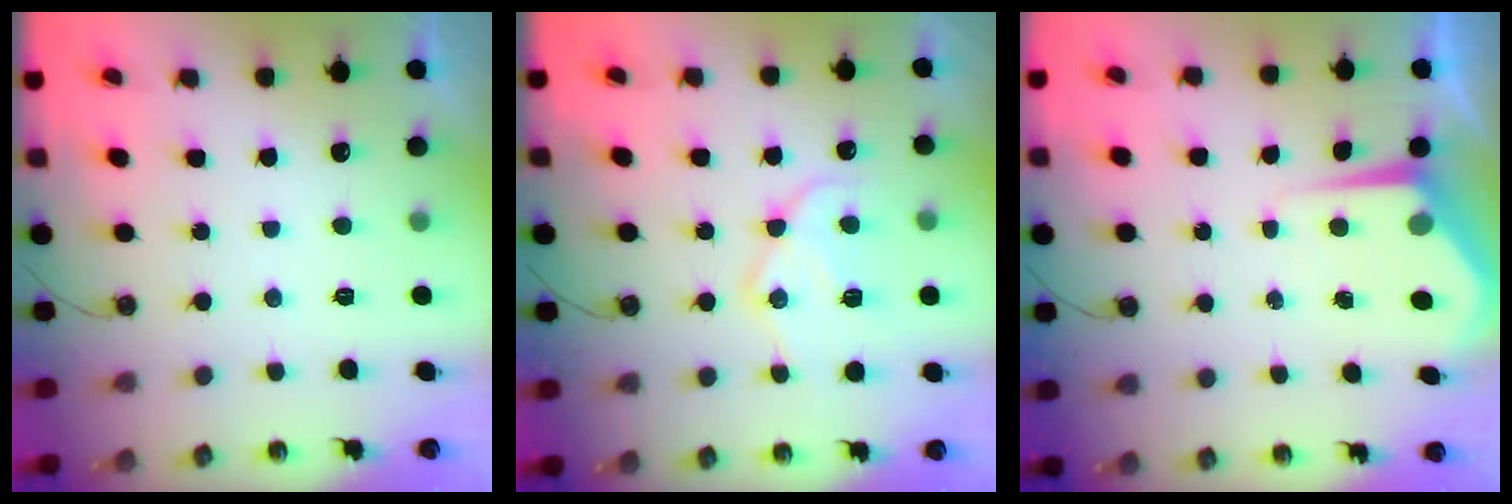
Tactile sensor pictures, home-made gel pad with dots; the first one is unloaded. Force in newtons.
{"total": 14.8, "press": 14.7, "slide": 1.5}
{"total": 6.8, "press": 6.7, "slide": 0.4}